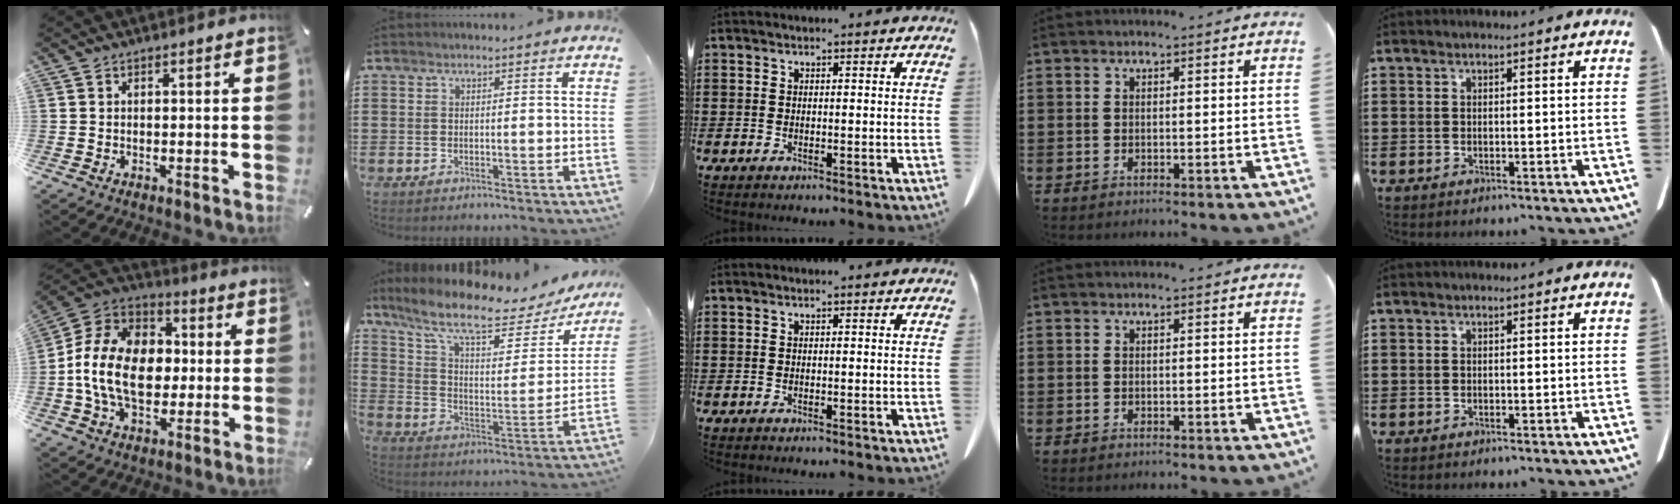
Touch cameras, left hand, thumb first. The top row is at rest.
{"thumb": {"total": 15.9, "force": [-2.5, 12.0, 10.1], "torque": [-0.223, 0.023, -0.044]}, "index": {"total": 10.8, "force": [8.1, 2.3, 6.8], "torque": [-0.156, -0.044, 0.136]}}